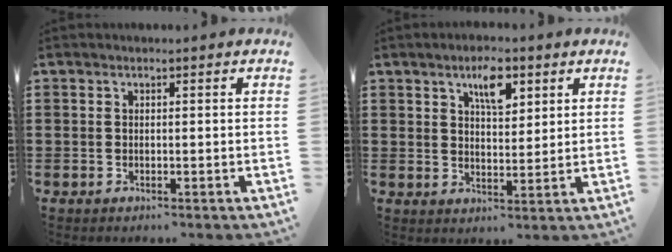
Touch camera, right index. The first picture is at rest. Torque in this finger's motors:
{"motor_torque": [0.42, -0.02, 0.15, 0.09]}